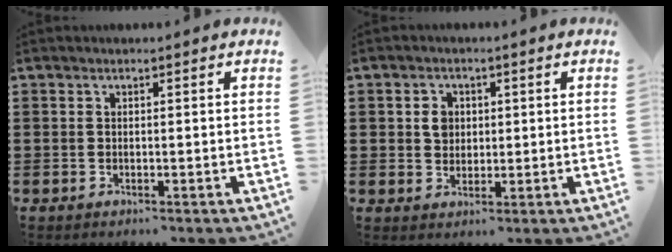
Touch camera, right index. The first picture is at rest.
{"total": 3.2, "force": [0.6, 2.6, 1.7], "torque": [-0.041, 0.011, 0.009]}